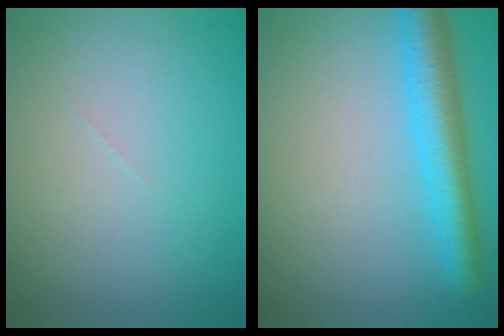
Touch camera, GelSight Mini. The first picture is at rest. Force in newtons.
{"total": 5.2, "press": 5.2, "slide": 0.2}